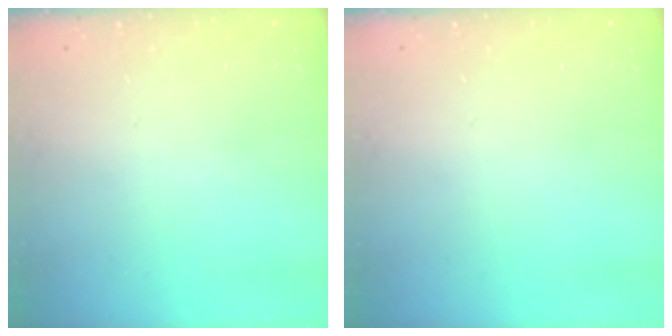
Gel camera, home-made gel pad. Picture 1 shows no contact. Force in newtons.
{"total": 0.0}